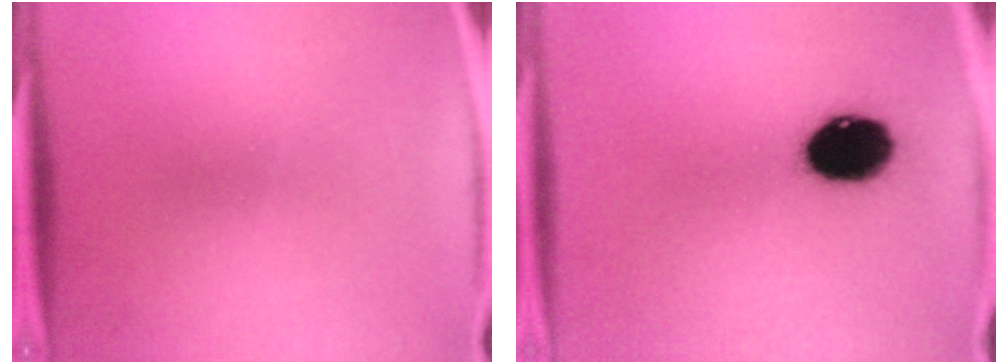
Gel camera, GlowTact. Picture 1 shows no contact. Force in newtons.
{"total": 13.3}